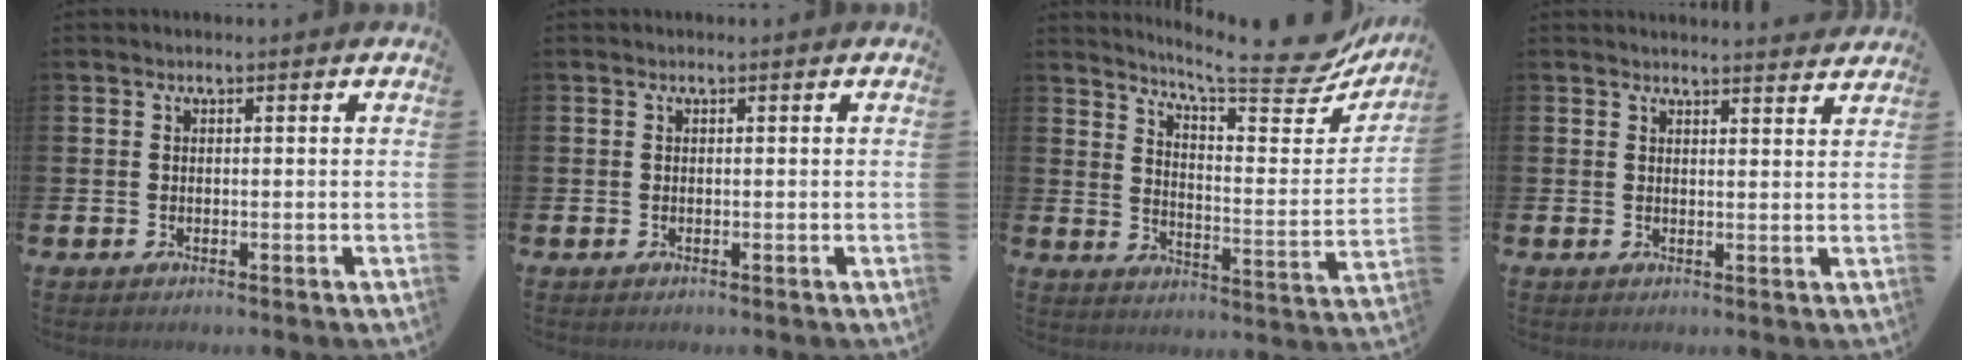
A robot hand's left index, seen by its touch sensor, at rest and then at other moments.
{"total": 0.0}
{"total": 9.6, "force": [8.3, 1.5, 4.6], "torque": [-0.070, -0.070, 0.133]}
{"total": 2.5, "force": [2.5, -0.1, -0.1], "torque": [0.011, -0.020, 0.043]}